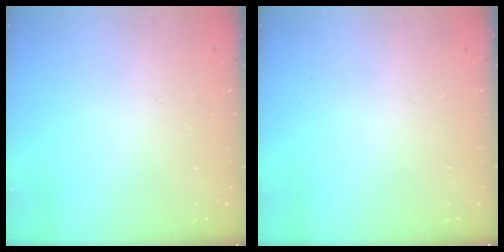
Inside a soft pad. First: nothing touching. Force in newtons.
{"total": 0.0}